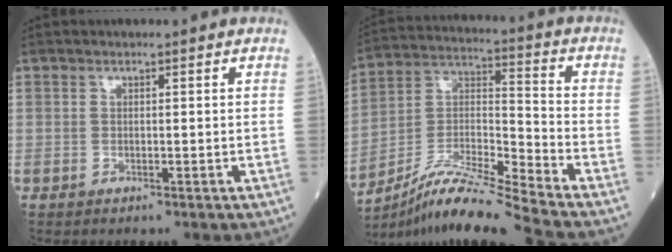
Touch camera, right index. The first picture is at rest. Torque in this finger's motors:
{"motor_torque": [-0.44, -0.61, 0.18, 0.03]}